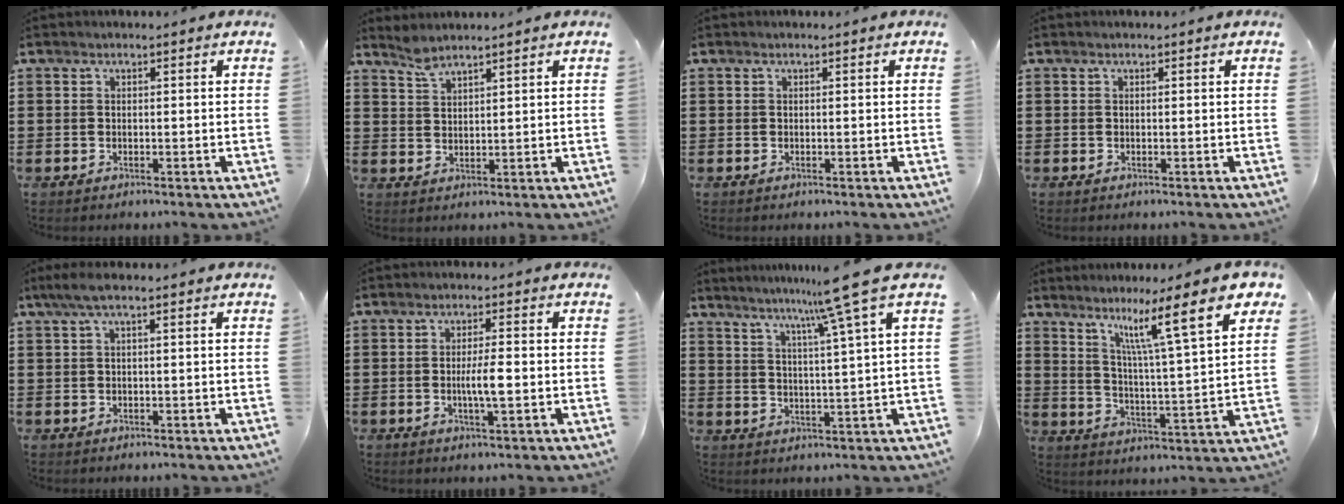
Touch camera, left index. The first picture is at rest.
{"total": 2.7, "force": [2.4, 0.5, 1.2], "torque": [-0.029, 0.001, 0.045]}
{"total": 0.0}
{"total": 0.0}
{"total": 2.4, "force": [0.6, 0.3, 2.3], "torque": [-0.051, -0.003, 0.008]}
{"total": 4.3, "force": [-0.6, 0.8, 4.2], "torque": [-0.079, -0.001, -0.014]}
{"total": 8.7, "force": [6.1, -2.1, 5.9], "torque": [-0.115, -0.030, 0.092]}
{"total": 13.0, "force": [8.5, 1.0, 9.9], "torque": [-0.180, -0.043, 0.126]}